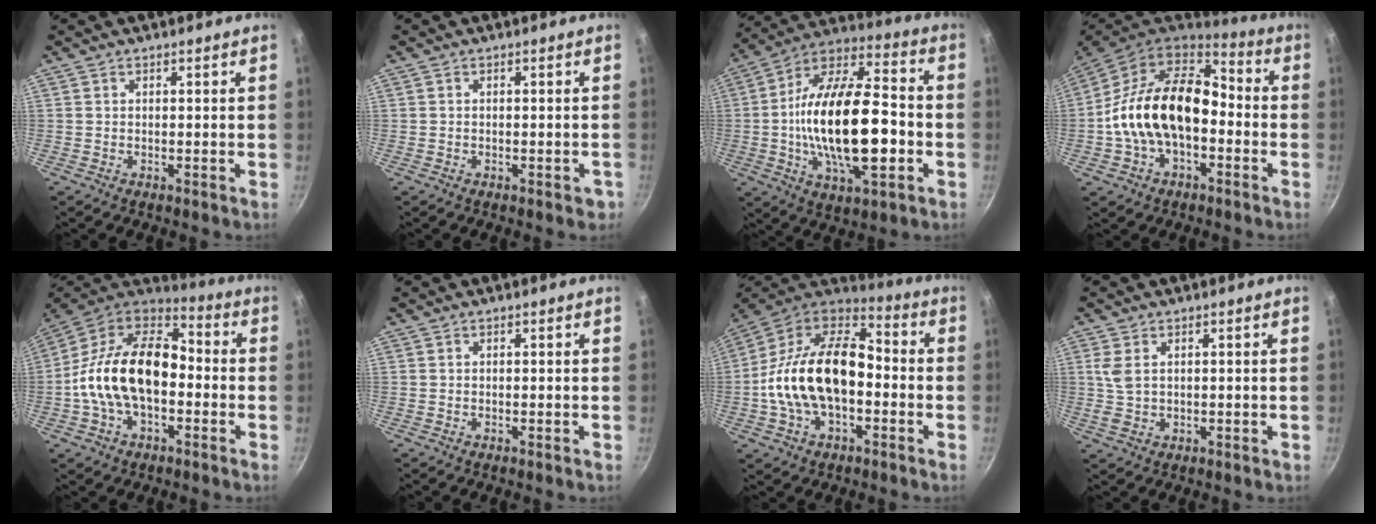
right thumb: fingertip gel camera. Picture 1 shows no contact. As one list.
[{"total": 1.5, "force": [-0.8, 0.9, 1.0], "torque": [-0.006, 0.010, -0.003]}, {"total": 25.0, "force": [-3.5, 11.4, 22.0], "torque": [-0.378, 0.032, -0.065]}, {"total": 20.2, "force": [-2.4, 12.8, 15.5], "torque": [-0.247, 0.049, -0.053]}, {"total": 21.0, "force": [-2.7, 13.0, 16.2], "torque": [-0.266, 0.051, -0.063]}, {"total": 0.0}, {"total": 22.4, "force": [-2.9, 13.4, 17.6], "torque": [-0.304, 0.051, -0.065]}, {"total": 3.9, "force": [1.0, 2.5, 2.8], "torque": [-0.057, 0.000, 0.025]}]